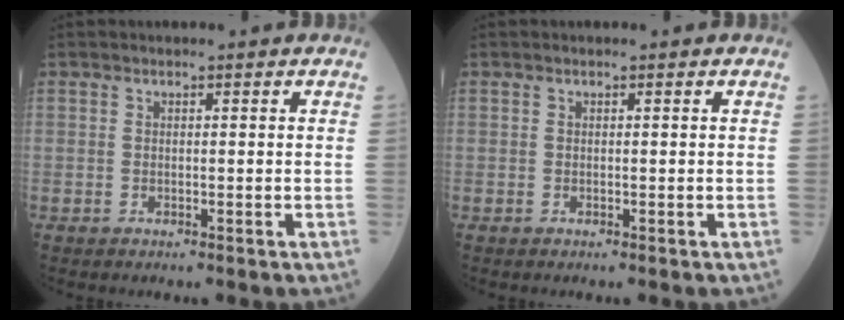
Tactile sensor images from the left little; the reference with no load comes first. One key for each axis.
{"total": 0.0}